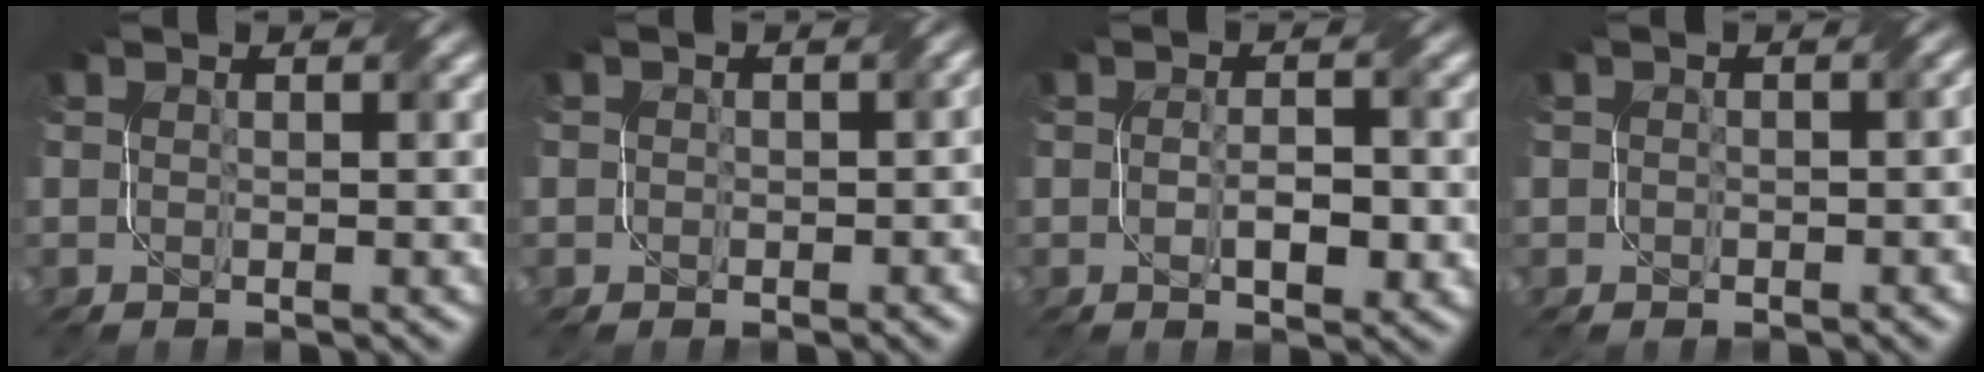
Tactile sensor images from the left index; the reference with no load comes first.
{"total": 1.4, "force": [0.0, 1.2, 0.6], "torque": [-0.003, -0.004, -0.004]}
{"total": 3.3, "force": [-0.6, 1.5, 2.9], "torque": [-0.052, -0.003, -0.006]}
{"total": 1.4, "force": [0.0, 1.1, 0.8], "torque": [-0.010, -0.005, -0.001]}